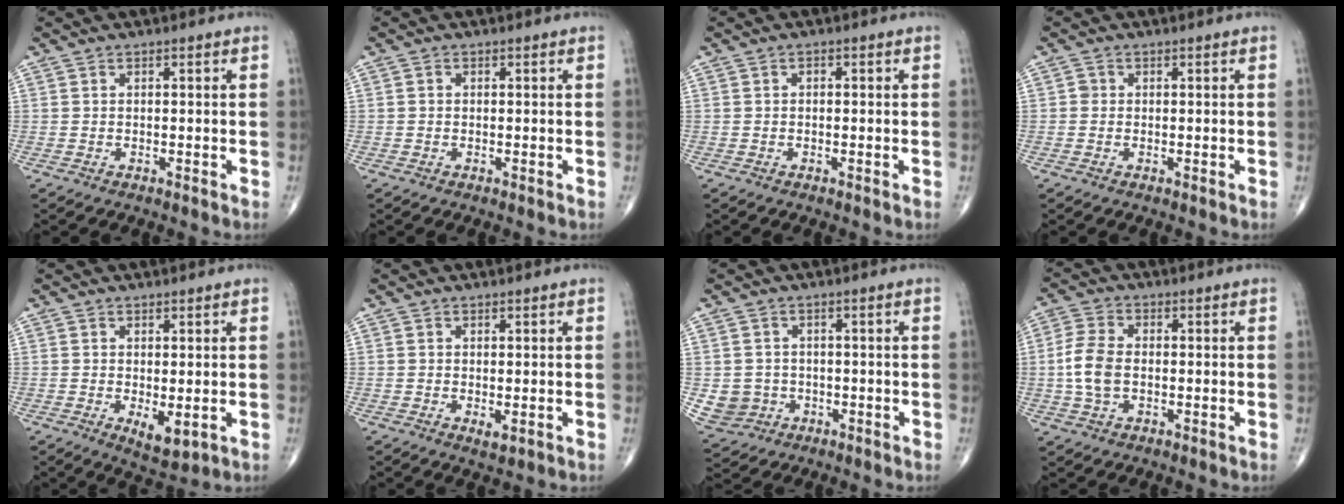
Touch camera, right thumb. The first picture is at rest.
{"total": 0.5, "force": [0.0, 0.5, 0.2], "torque": [-0.001, 0.001, -0.002]}
{"total": 0.7, "force": [0.1, 0.5, 0.6], "torque": [-0.006, 0.002, -0.001]}
{"total": 0.9, "force": [0.0, 0.8, 0.2], "torque": [0.002, 0.003, -0.002]}
{"total": 4.5, "force": [-0.7, 2.0, 3.9], "torque": [-0.058, -0.015, -0.004]}
{"total": 1.5, "force": [-0.2, 0.7, 1.3], "torque": [-0.024, -0.006, -0.001]}
{"total": 5.7, "force": [-0.8, 5.5, 1.3], "torque": [-0.010, 0.006, -0.004]}
{"total": 7.0, "force": [-0.5, 4.4, 5.5], "torque": [-0.120, 0.012, -0.014]}